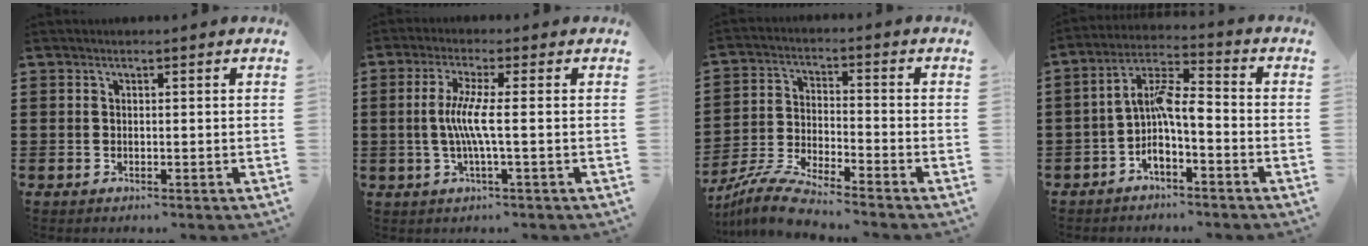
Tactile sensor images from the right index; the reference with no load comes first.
{"total": 5.5, "force": [-0.4, -0.1, 5.5], "torque": [-0.116, -0.012, -0.016]}
{"total": 7.2, "force": [-6.9, -0.1, 2.2], "torque": [-0.060, -0.004, -0.139]}
{"total": 6.6, "force": [-1.5, 2.4, 6.0], "torque": [-0.132, -0.001, -0.035]}